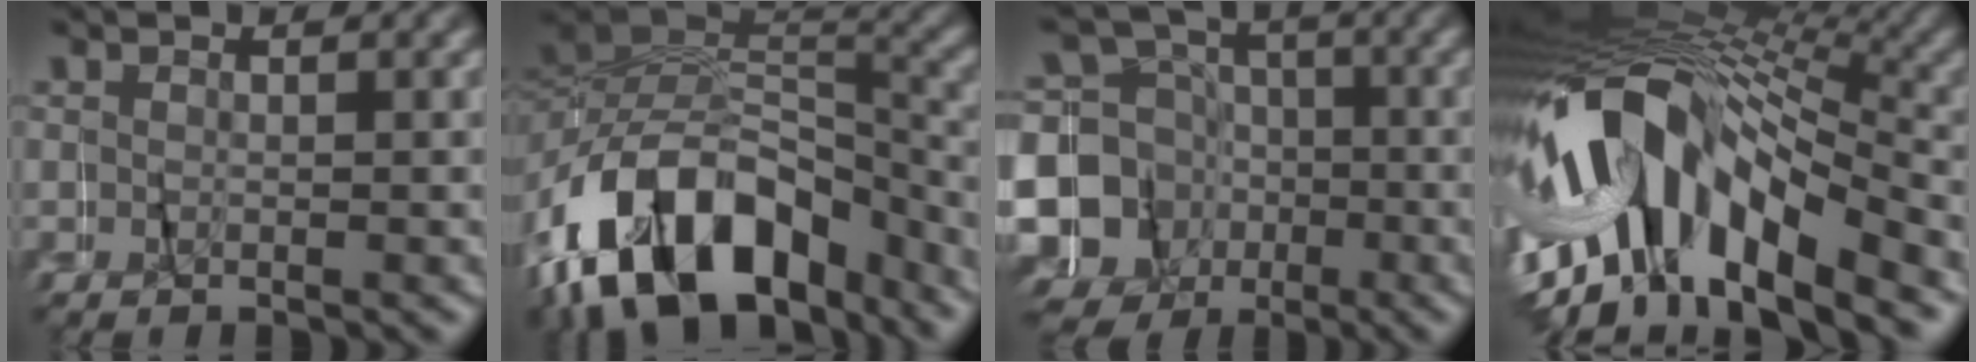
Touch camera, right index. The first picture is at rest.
{"total": 14.4, "force": [-6.2, 9.3, 9.0], "torque": [-0.188, -0.033, -0.083]}
{"total": 14.2, "force": [-4.1, 13.1, 3.8], "torque": [-0.104, -0.056, -0.070]}
{"total": 17.9, "force": [-2.4, 12.5, 12.7], "torque": [-0.248, 0.015, -0.048]}